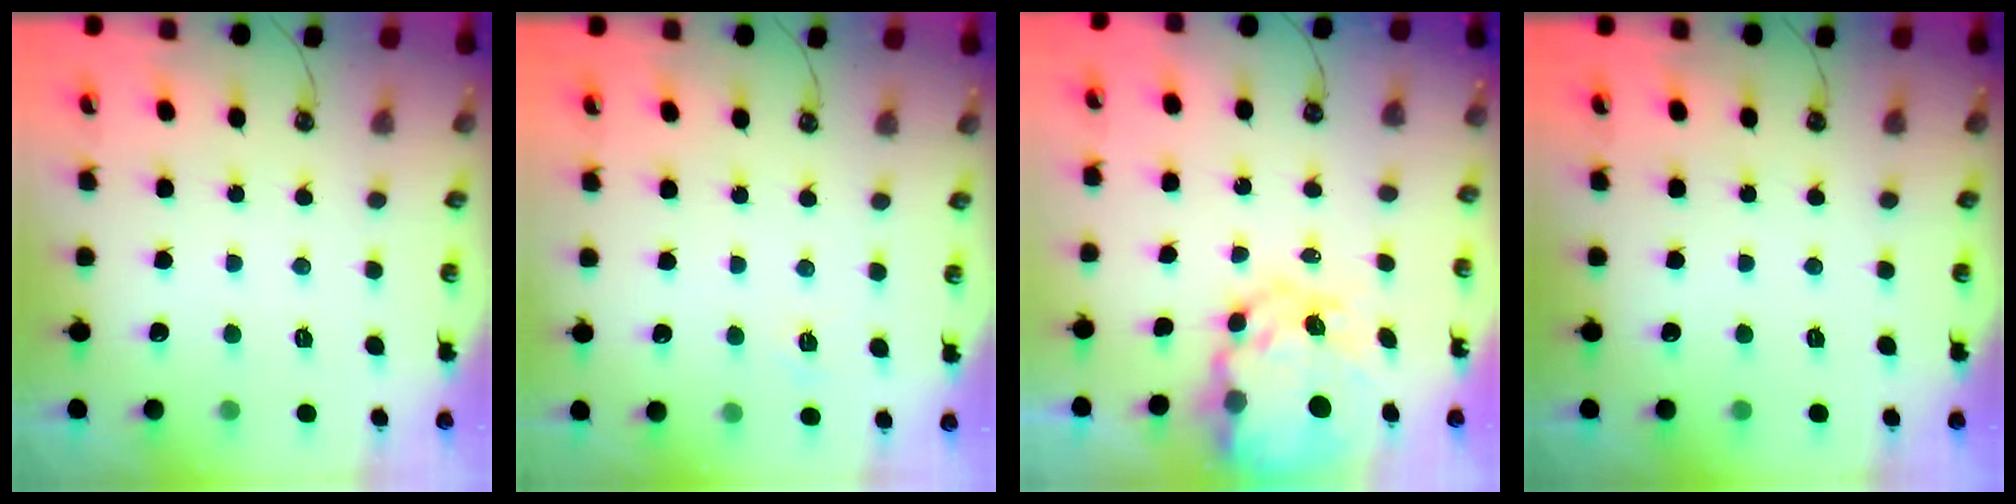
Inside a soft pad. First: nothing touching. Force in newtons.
{"total": 3.2, "press": 3.2, "slide": 0.5}
{"total": 12.7, "press": 12.7, "slide": 1.2}
{"total": 0.0}